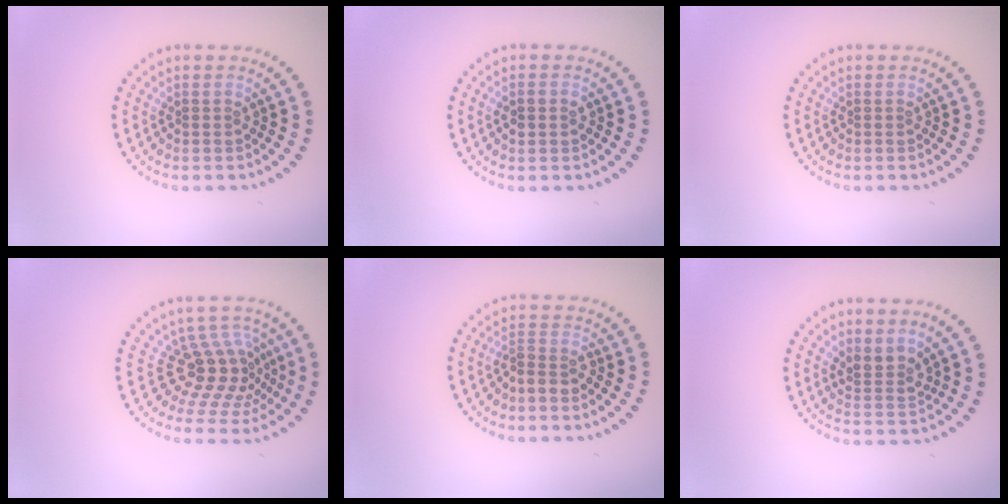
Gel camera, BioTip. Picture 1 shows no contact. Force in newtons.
{"total": 1.4, "press": 1.4, "slide": 0.3}
{"total": 0.0}
{"total": 4.4, "press": 3.1, "slide": 3.2}
{"total": 2.0, "press": 1.4, "slide": 1.3}
{"total": 2.3, "press": 1.7, "slide": 1.6}